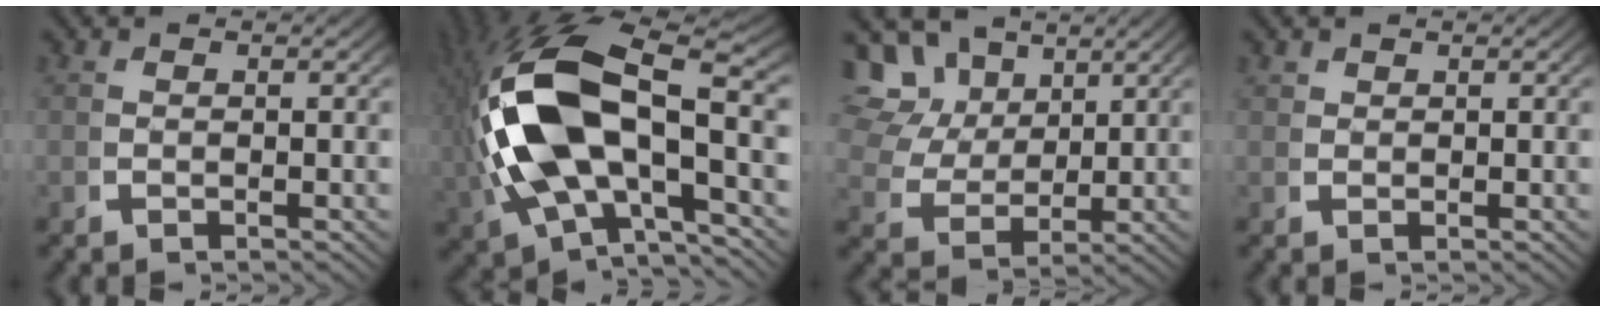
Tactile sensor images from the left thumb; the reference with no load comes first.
{"total": 17.1, "force": [0.6, 9.7, 14.1], "torque": [-0.310, -0.027, 0.030]}
{"total": 8.5, "force": [2.7, 7.1, 3.8], "torque": [-0.103, -0.025, 0.050]}
{"total": 0.9, "force": [0.7, 0.5, 0.0], "torque": [-0.005, -0.009, 0.019]}